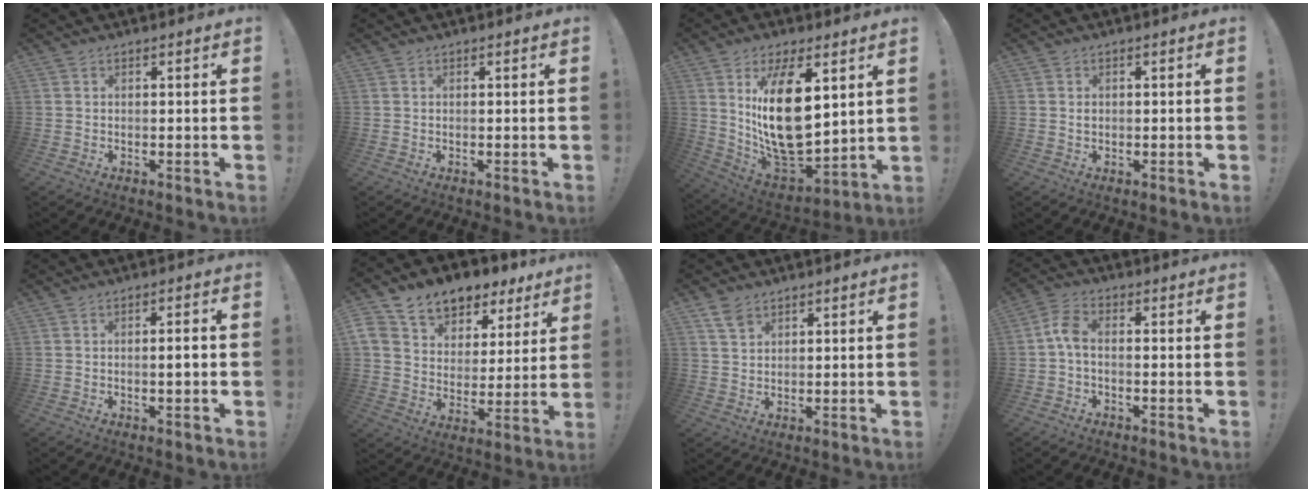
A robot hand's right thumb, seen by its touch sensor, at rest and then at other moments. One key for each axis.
{"total": 0.0}
{"total": 21.9, "fx": 6.3, "fy": 11.0, "fz": 17.8, "tx": -0.332, "ty": -0.046, "tz": 0.117}
{"total": 0.5, "fx": -0.3, "fy": 0.4, "fz": 0.2, "tx": -0.011, "ty": 0.007, "tz": -0.005}
{"total": 2.8, "fx": -0.6, "fy": 0.2, "fz": 2.8, "tx": -0.048, "ty": 0.003, "tz": -0.014}
{"total": 11.3, "fx": 7.2, "fy": 7.9, "fz": 3.8, "tx": -0.057, "ty": -0.051, "tz": 0.137}
{"total": 4.2, "fx": 2.9, "fy": 2.6, "fz": 1.7, "tx": -0.027, "ty": -0.013, "tz": 0.054}
{"total": 5.3, "fx": -0.6, "fy": 2.8, "fz": 4.5, "tx": -0.094, "ty": 0.007, "tz": -0.009}